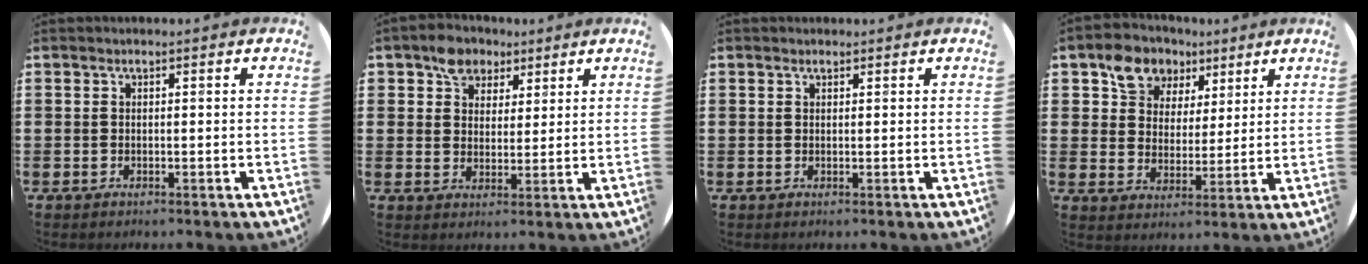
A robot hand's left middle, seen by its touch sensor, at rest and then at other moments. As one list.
[{"total": 4.8, "force": [3.6, 3.1, 0.7], "torque": [-0.021, 0.006, 0.067]}, {"total": 0.6, "force": [0.5, 0.3, 0.0], "torque": [-0.001, 0.003, 0.010]}, {"total": 7.7, "force": [5.4, 5.4, 1.3], "torque": [-0.046, -0.004, 0.099]}]